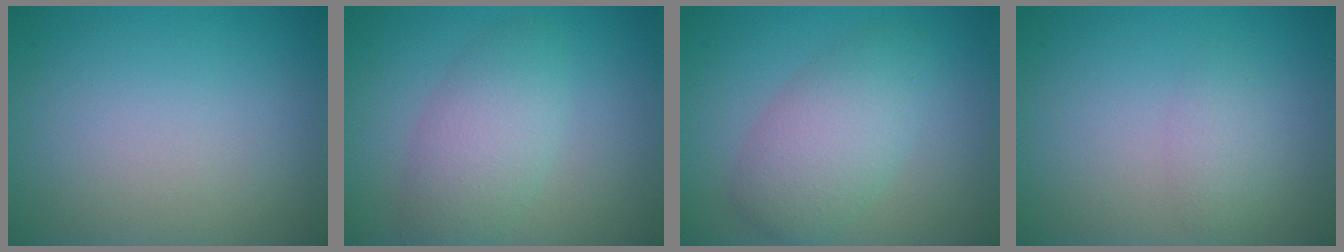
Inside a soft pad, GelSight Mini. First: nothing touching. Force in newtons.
{"total": 4.4, "press": 4.4, "slide": 0.2}
{"total": 4.9, "press": 4.9, "slide": 0.1}
{"total": 1.6, "press": 1.5, "slide": 0.2}